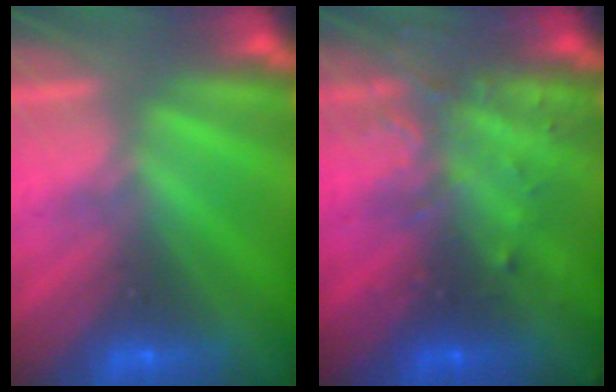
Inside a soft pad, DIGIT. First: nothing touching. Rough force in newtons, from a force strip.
{"total": 3.8}